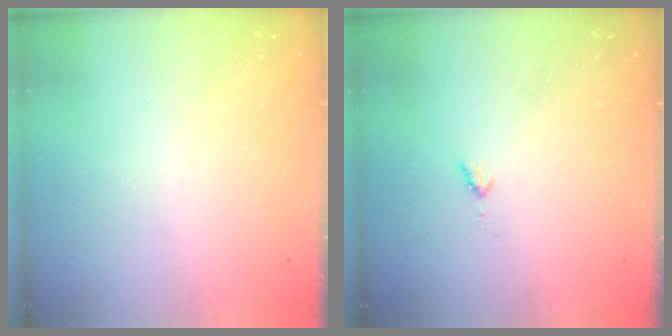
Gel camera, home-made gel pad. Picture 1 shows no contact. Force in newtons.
{"total": 2.8, "press": 2.8, "slide": 0.4}